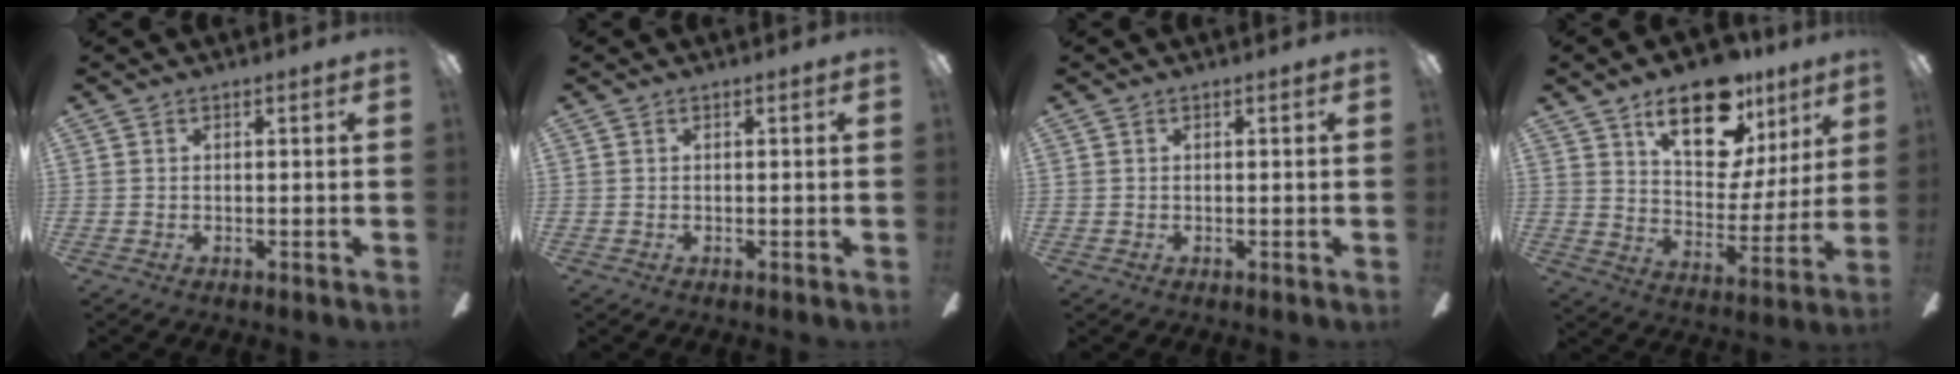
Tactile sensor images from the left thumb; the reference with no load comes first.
{"total": 0.0}
{"total": 0.0}
{"total": 19.8, "force": [12.8, 10.0, 11.4], "torque": [-0.166, -0.068, 0.220]}